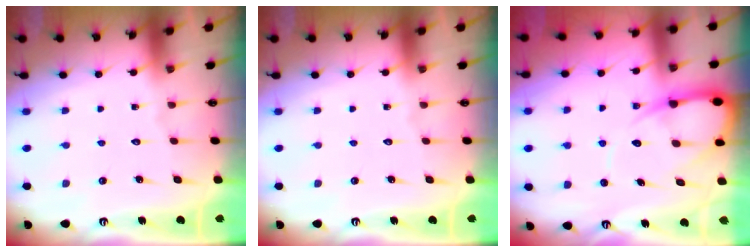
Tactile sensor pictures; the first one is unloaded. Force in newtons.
{"total": 0.0}
{"total": 9.4, "press": 9.3, "slide": 1.0}